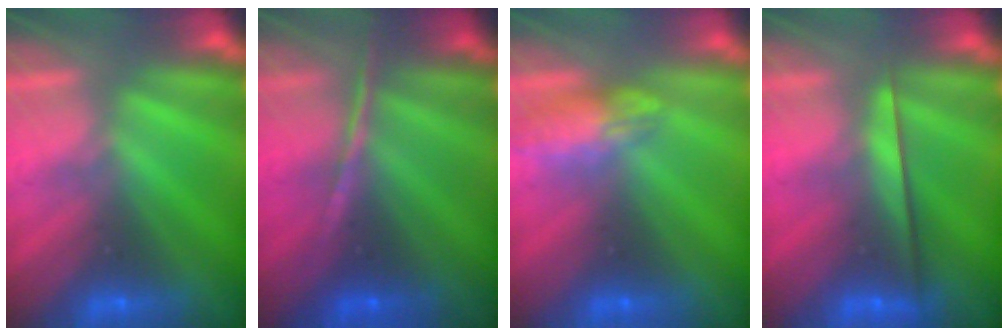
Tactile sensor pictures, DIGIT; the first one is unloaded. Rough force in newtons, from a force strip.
{"total": 1.3}
{"total": 2.4}
{"total": 2.2}